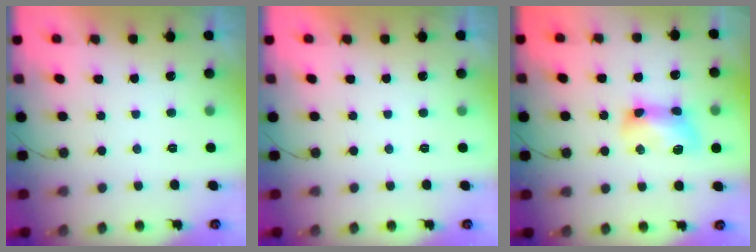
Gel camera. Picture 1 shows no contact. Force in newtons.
{"total": 0.0}
{"total": 10.5, "press": 10.5, "slide": 0.5}